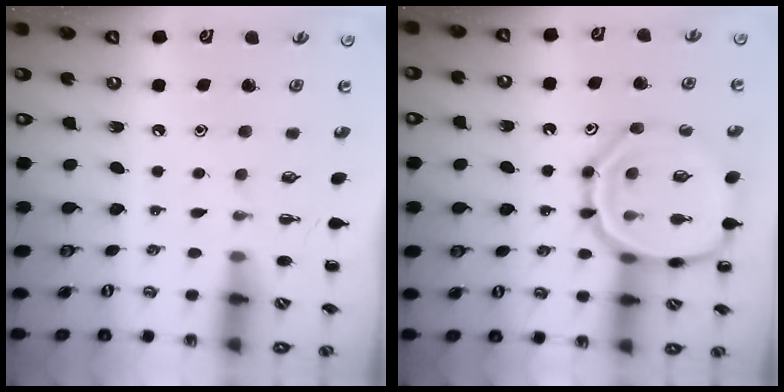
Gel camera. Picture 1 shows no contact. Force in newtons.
{"total": 16.9, "press": 16.8, "slide": 1.7}